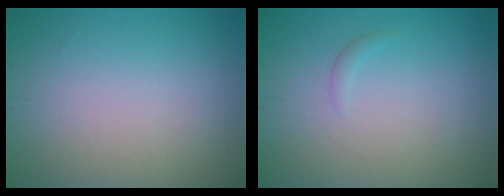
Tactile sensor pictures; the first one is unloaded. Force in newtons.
{"total": 0.6, "press": 0.6, "slide": 0.0}